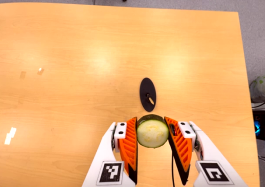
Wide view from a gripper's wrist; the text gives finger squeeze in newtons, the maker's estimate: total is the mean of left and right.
{"total": 11.7, "left": 10.8, "right": 12.6}